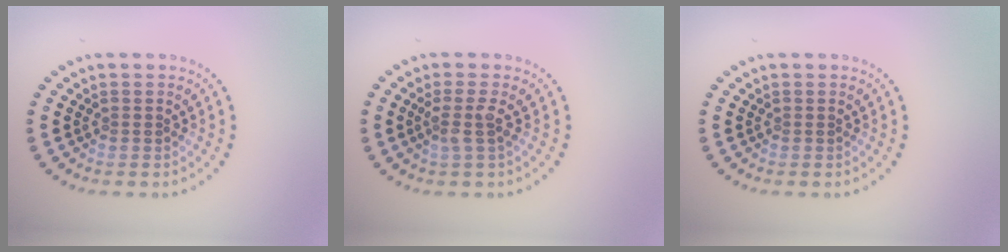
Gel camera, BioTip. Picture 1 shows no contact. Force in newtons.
{"total": 1.8, "press": 1.3, "slide": 1.3}
{"total": 0.0}